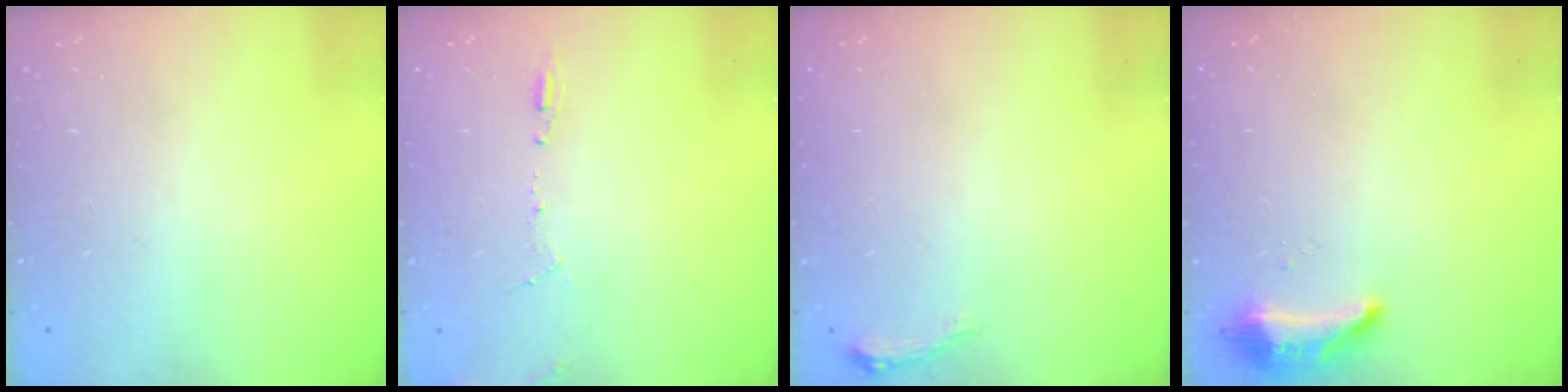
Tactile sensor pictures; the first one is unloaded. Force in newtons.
{"total": 8.2, "press": 7.9, "slide": 2.3}
{"total": 4.7, "press": 4.6, "slide": 0.6}
{"total": 9.6, "press": 9.6, "slide": 0.5}